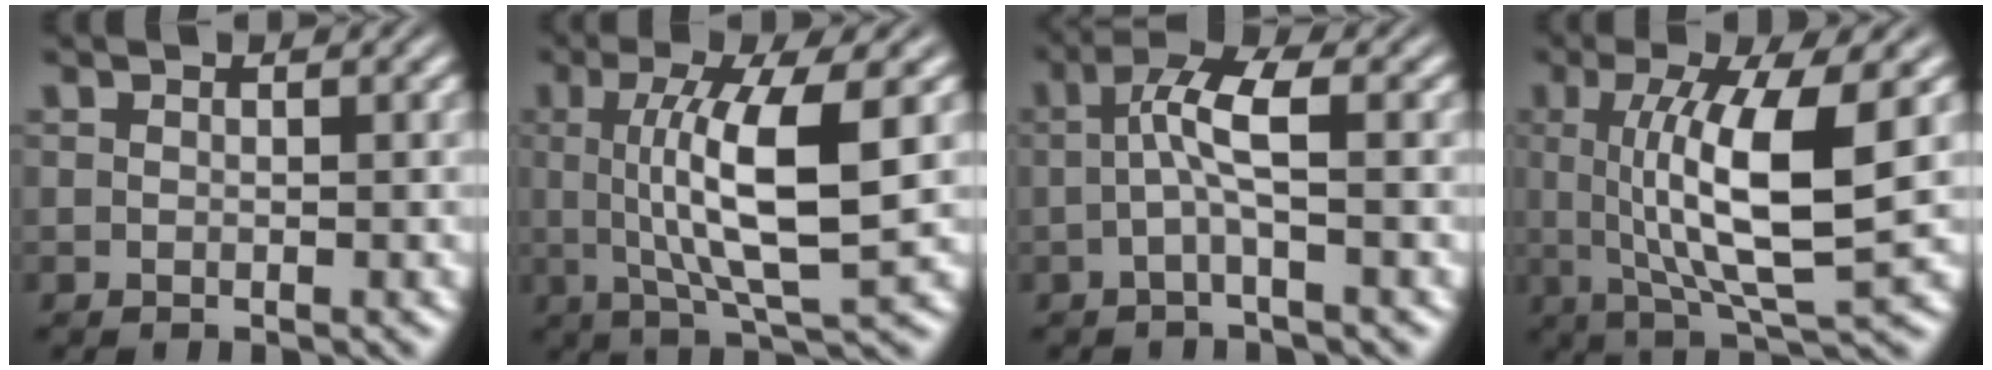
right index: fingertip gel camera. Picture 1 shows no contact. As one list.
[{"total": 7.4, "force": [0.9, 0.8, 7.3], "torque": [-0.122, -0.010, 0.027]}, {"total": 3.8, "force": [0.1, 0.3, 3.7], "torque": [-0.066, 0.003, 0.000]}, {"total": 8.4, "force": [1.0, 1.3, 8.3], "torque": [-0.137, -0.013, 0.031]}]